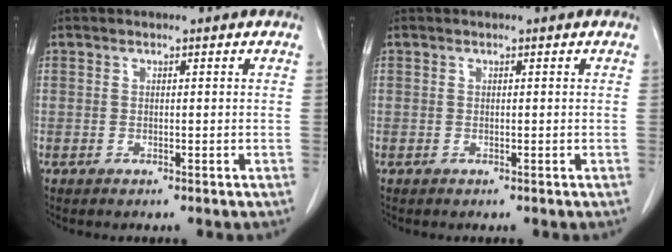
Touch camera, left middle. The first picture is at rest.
{"total": 0.0}